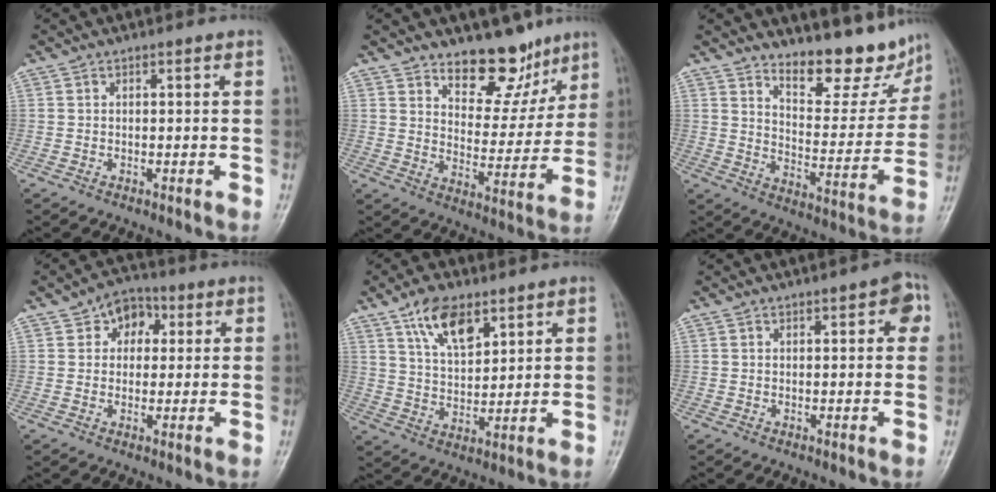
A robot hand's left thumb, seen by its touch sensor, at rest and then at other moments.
{"total": 11.5, "force": [8.7, 5.8, 4.8], "torque": [-0.023, -0.064, 0.140]}
{"total": 13.7, "force": [11.9, 4.1, 5.5], "torque": [-0.043, -0.097, 0.177]}
{"total": 6.6, "force": [2.3, 5.1, 3.5], "torque": [-0.010, 0.002, 0.025]}
{"total": 9.9, "force": [5.9, 4.7, 6.4], "torque": [-0.096, -0.030, 0.113]}
{"total": 3.9, "force": [1.4, 1.6, 3.2], "torque": [-0.023, 0.002, 0.010]}